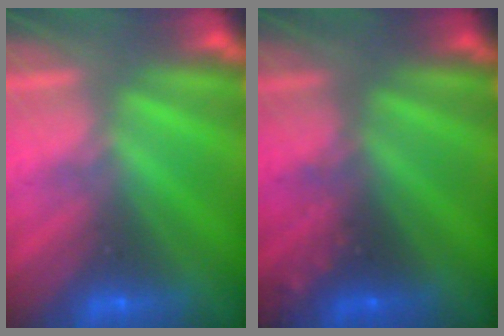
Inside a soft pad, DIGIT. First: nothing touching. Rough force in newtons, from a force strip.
{"total": 2.5}